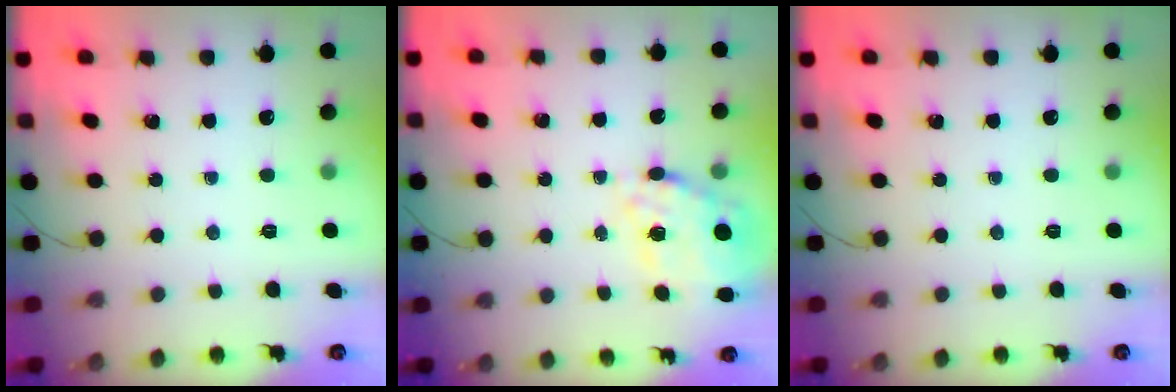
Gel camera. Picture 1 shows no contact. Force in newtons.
{"total": 18.0, "press": 17.6, "slide": 3.6}
{"total": 0.0}